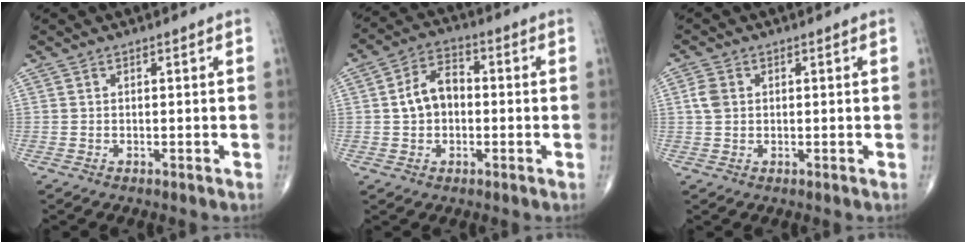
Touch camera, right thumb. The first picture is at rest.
{"total": 7.8, "force": [-0.1, 5.5, 5.5], "torque": [-0.083, 0.025, -0.012]}
{"total": 2.9, "force": [0.5, 2.3, 1.8], "torque": [-0.038, 0.005, 0.008]}